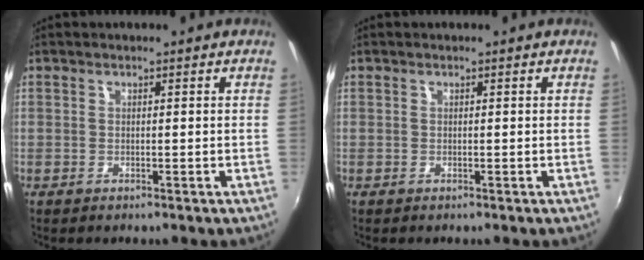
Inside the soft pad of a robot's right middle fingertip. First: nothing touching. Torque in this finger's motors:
{"motor_torque": [0.00, 0.00, 0.00, 0.00]}